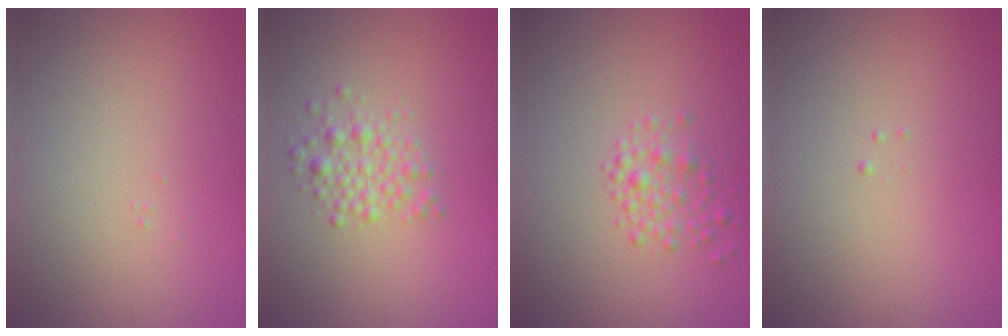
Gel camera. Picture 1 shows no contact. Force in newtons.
{"total": 2.5, "press": 2.5, "slide": 0.1}
{"total": 2.1, "press": 2.1, "slide": 0.1}
{"total": 0.0}